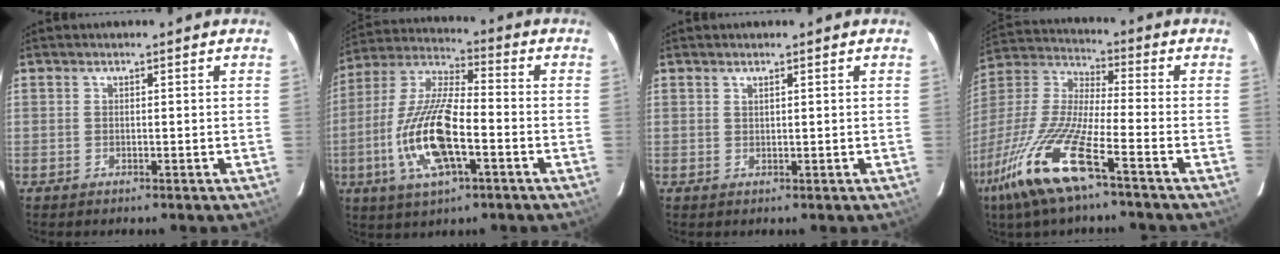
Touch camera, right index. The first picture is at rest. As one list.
[{"total": 16.8, "force": [-5.2, 5.5, 15.0], "torque": [-0.313, -0.010, -0.102]}, {"total": 0.7, "force": [0.5, 0.1, 0.5], "torque": [-0.009, 0.002, 0.010]}, {"total": 18.5, "force": [-11.4, 2.2, 14.5], "torque": [-0.309, -0.037, -0.225]}]